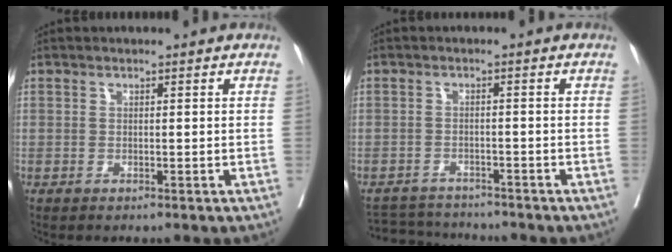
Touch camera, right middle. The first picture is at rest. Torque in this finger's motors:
{"motor_torque": [-0.65, -0.21, -0.14, -0.04]}